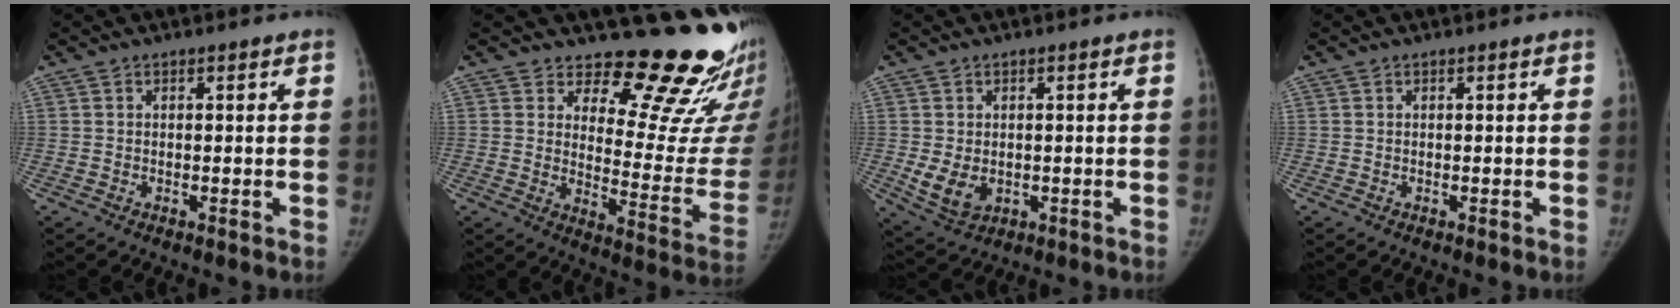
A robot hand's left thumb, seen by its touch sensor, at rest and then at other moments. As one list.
[{"total": 19.1, "force": [16.8, 6.7, 6.2], "torque": [-0.013, -0.162, 0.202]}, {"total": 5.8, "force": [-0.6, 4.3, 3.8], "torque": [-0.060, -0.012, 0.004]}, {"total": 0.0}]